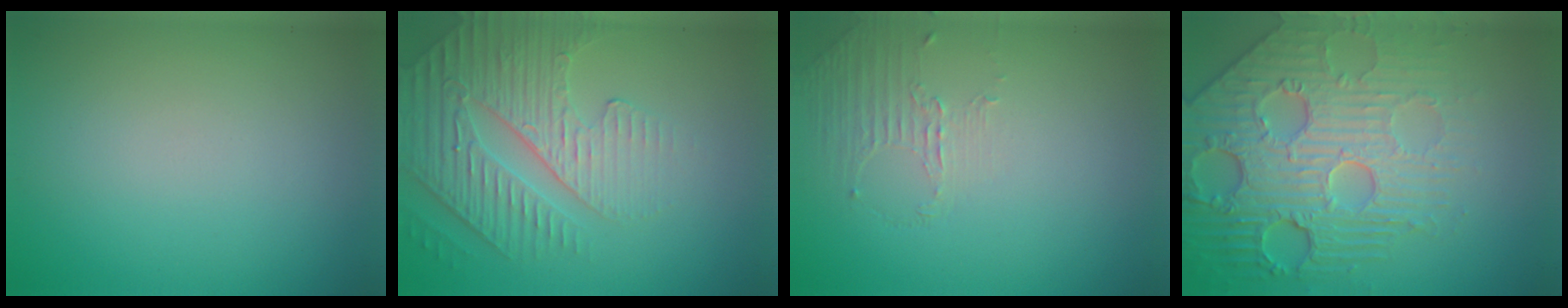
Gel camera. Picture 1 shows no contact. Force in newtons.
{"total": 4.2, "press": 4.0, "slide": 1.3}
{"total": 1.2, "press": 0.4, "slide": 1.1}
{"total": 8.0, "press": 6.1, "slide": 5.2}